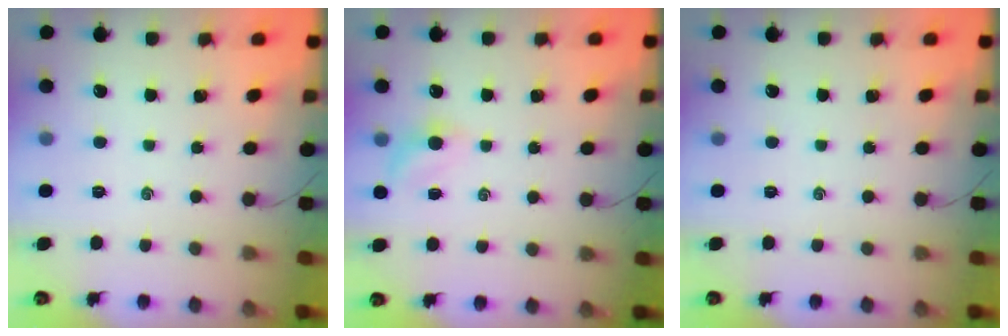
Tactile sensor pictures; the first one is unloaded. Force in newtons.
{"total": 5.1, "press": 4.9, "slide": 1.3}
{"total": 0.0}